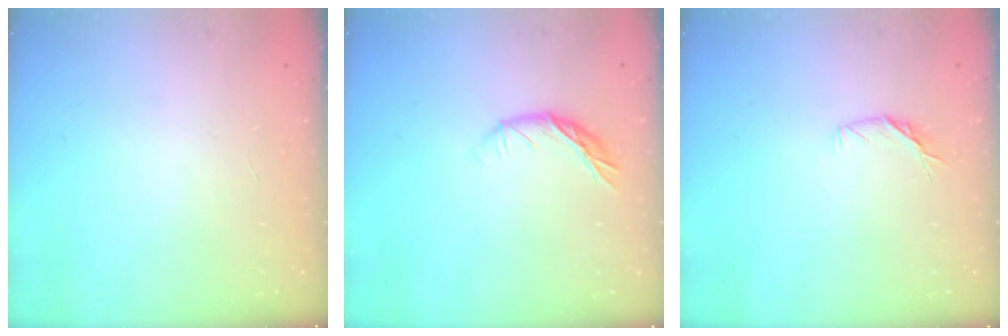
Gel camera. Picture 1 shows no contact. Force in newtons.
{"total": 7.8, "press": 7.8, "slide": 0.7}
{"total": 5.3, "press": 5.2, "slide": 1.1}